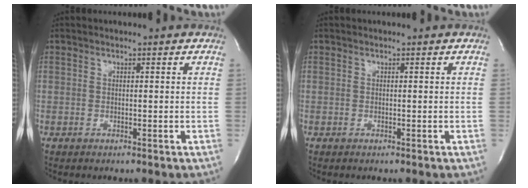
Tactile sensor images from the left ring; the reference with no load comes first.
{"total": 0.0}